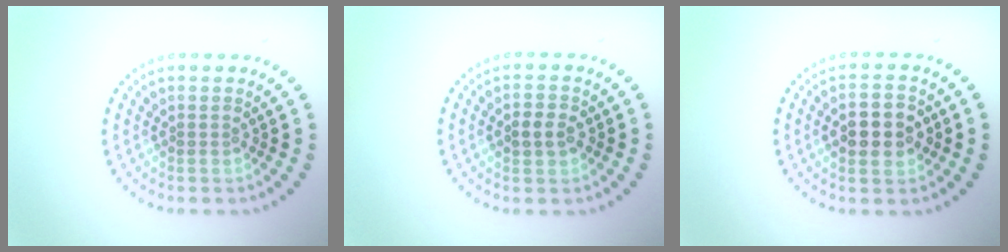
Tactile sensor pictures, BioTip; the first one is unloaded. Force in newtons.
{"total": 2.3, "press": 2.3, "slide": 0.2}
{"total": 4.4, "press": 4.4, "slide": 0.2}